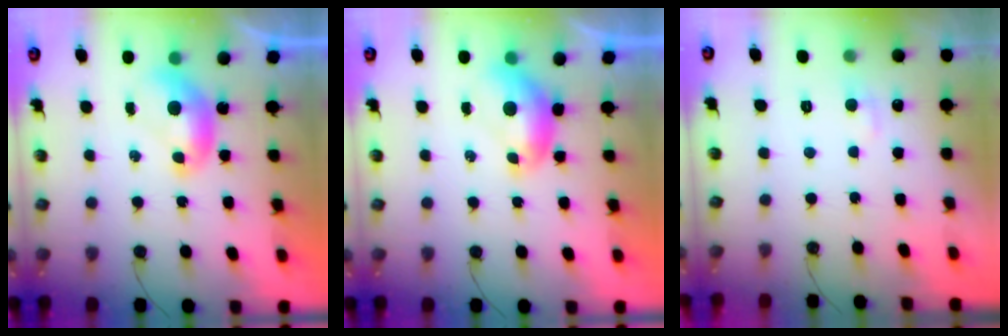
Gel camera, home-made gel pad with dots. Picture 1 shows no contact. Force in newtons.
{"total": 0.6, "press": 0.1, "slide": 0.6}
{"total": 1.3, "press": 1.1, "slide": 0.6}